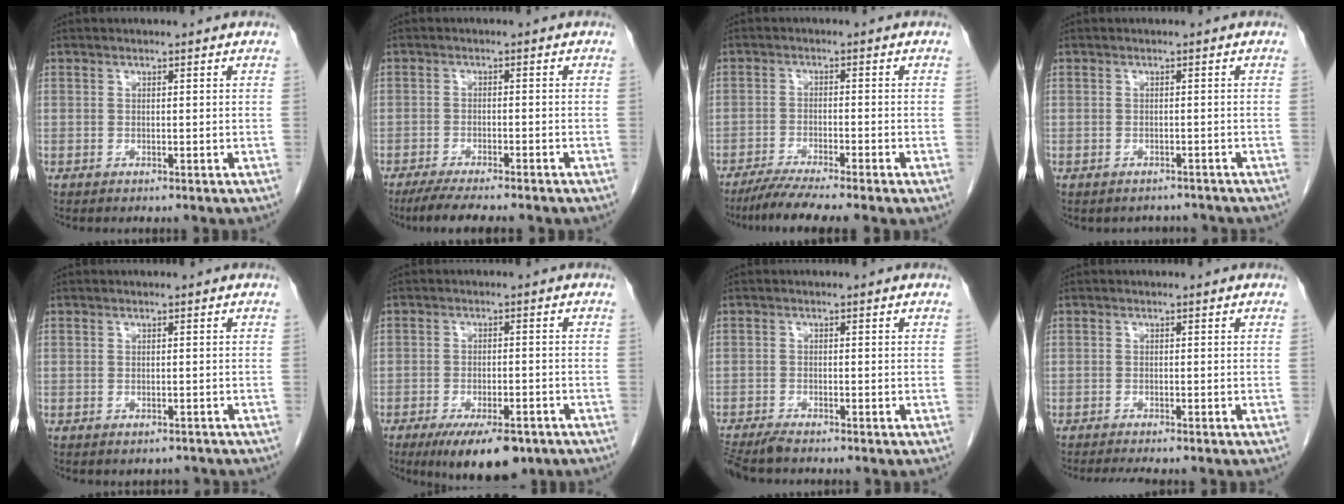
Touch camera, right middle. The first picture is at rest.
{"total": 8.2, "force": [-6.7, 1.0, 4.6], "torque": [-0.064, -0.014, -0.099]}
{"total": 6.2, "force": [-4.9, -0.5, 3.8], "torque": [-0.061, -0.017, -0.084]}
{"total": 2.2, "force": [-2.0, 0.9, -0.2], "torque": [0.004, 0.002, -0.026]}
{"total": 1.2, "force": [-0.9, 0.6, 0.3], "torque": [-0.004, -0.001, -0.010]}
{"total": 9.9, "force": [-6.8, 3.3, 6.4], "torque": [-0.095, -0.009, -0.103]}
{"total": 4.1, "force": [-3.6, 0.4, 1.8], "torque": [-0.032, -0.014, -0.064]}
{"total": 5.0, "force": [-4.3, 0.7, 2.4], "torque": [-0.024, -0.008, -0.061]}